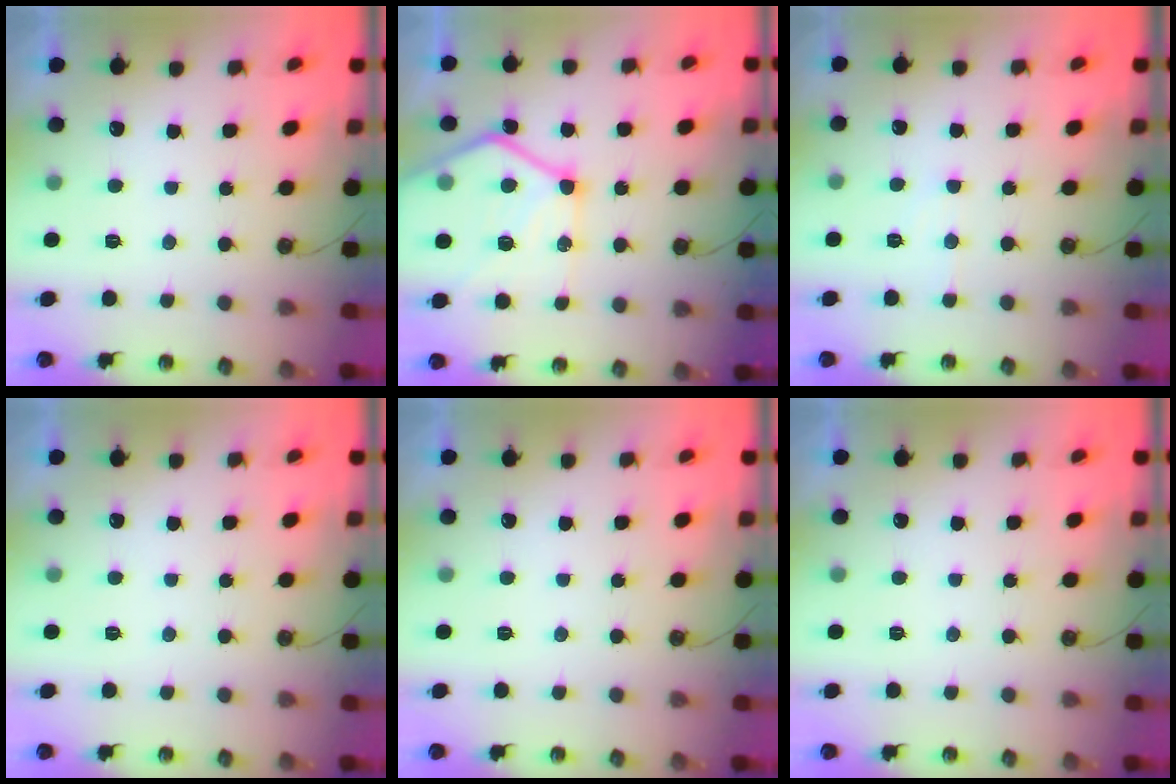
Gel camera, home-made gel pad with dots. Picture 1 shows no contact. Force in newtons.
{"total": 20.3, "press": 20.3, "slide": 1.7}
{"total": 5.2, "press": 5.2, "slide": 0.5}
{"total": 0.0}
{"total": 0.0}
{"total": 0.0}